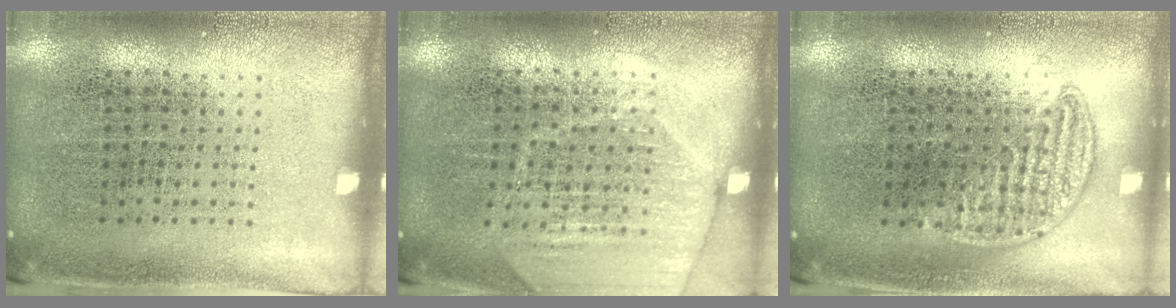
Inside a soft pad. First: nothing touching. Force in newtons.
{"total": 1.8, "press": 1.7, "slide": 0.5}
{"total": 1.0, "press": 0.8, "slide": 0.4}